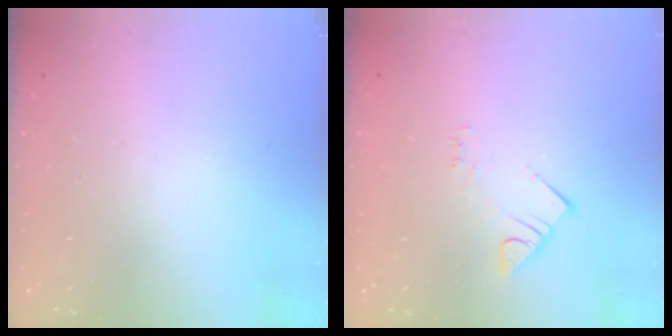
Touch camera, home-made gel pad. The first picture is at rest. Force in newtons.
{"total": 3.0, "press": 3.0, "slide": 0.4}